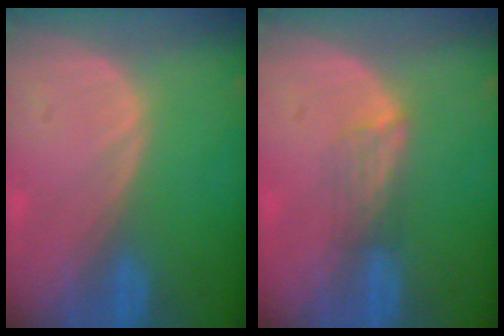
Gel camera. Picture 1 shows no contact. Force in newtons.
{"total": 2.8, "press": 2.5, "slide": 1.4}